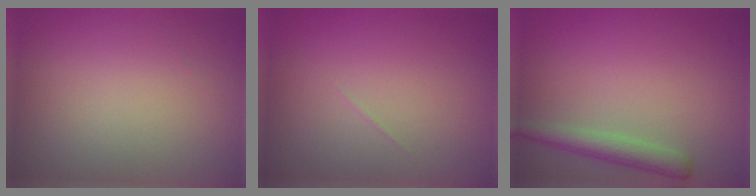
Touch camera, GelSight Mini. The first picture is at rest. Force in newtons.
{"total": 0.0}
{"total": 2.9, "press": 2.9, "slide": 0.2}